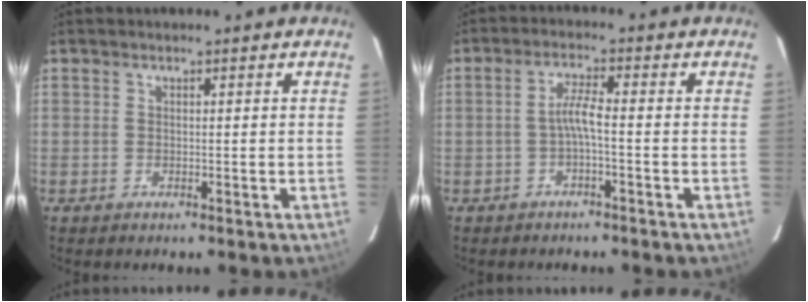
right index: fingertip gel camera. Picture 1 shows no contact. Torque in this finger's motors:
{"motor_torque": [0.58, -0.03, 0.33, 0.09]}